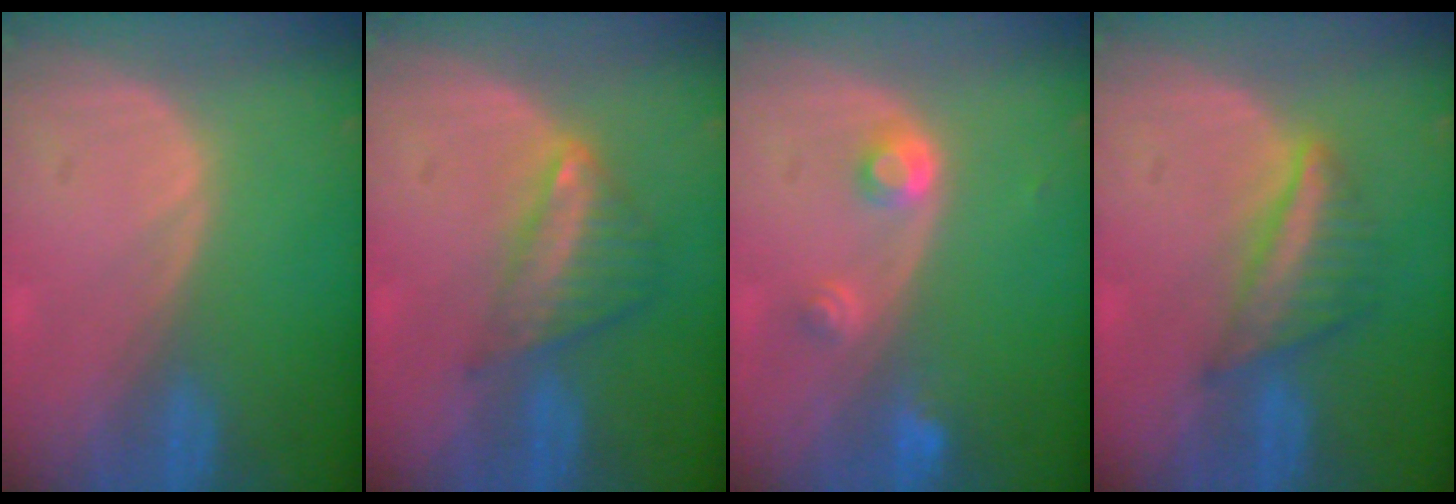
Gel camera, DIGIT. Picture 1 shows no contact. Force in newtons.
{"total": 6.1, "press": 5.3, "slide": 3.0}
{"total": 2.9, "press": 2.9, "slide": 0.5}
{"total": 5.6, "press": 5.5, "slide": 1.1}